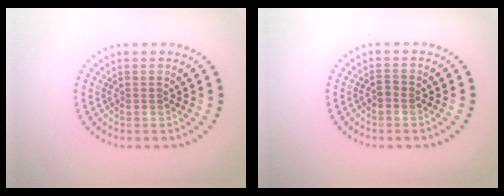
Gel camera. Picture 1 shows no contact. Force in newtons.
{"total": 0.8, "press": 0.8, "slide": 0.3}